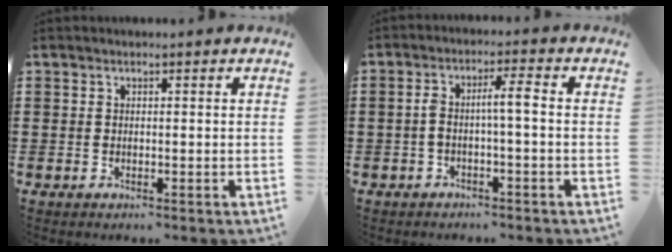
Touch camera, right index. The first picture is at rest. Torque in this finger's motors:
{"motor_torque": [1.04, -0.49, 0.24, 0.11]}